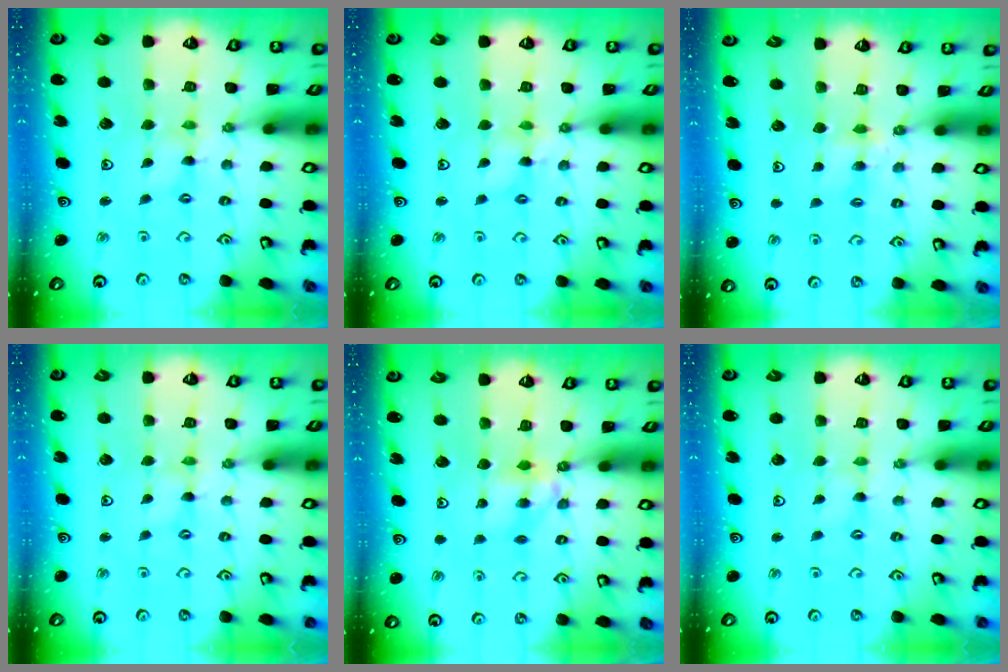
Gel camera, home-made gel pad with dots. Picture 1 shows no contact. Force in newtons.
{"total": 2.5, "press": 2.5, "slide": 0.3}
{"total": 4.3, "press": 4.2, "slide": 0.5}
{"total": 0.0}
{"total": 4.9, "press": 4.8, "slide": 0.8}
{"total": 0.8, "press": 0.8, "slide": 0.2}